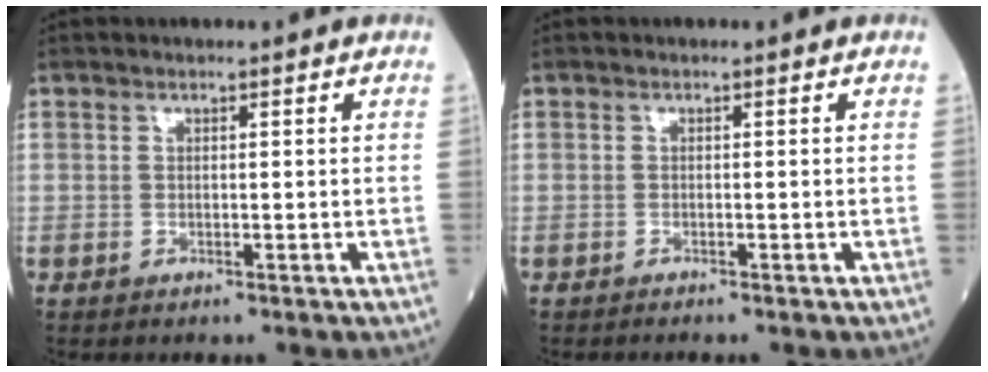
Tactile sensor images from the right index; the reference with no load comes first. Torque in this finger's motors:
{"motor_torque": [-0.02, -0.12, 0.05, 0.01]}